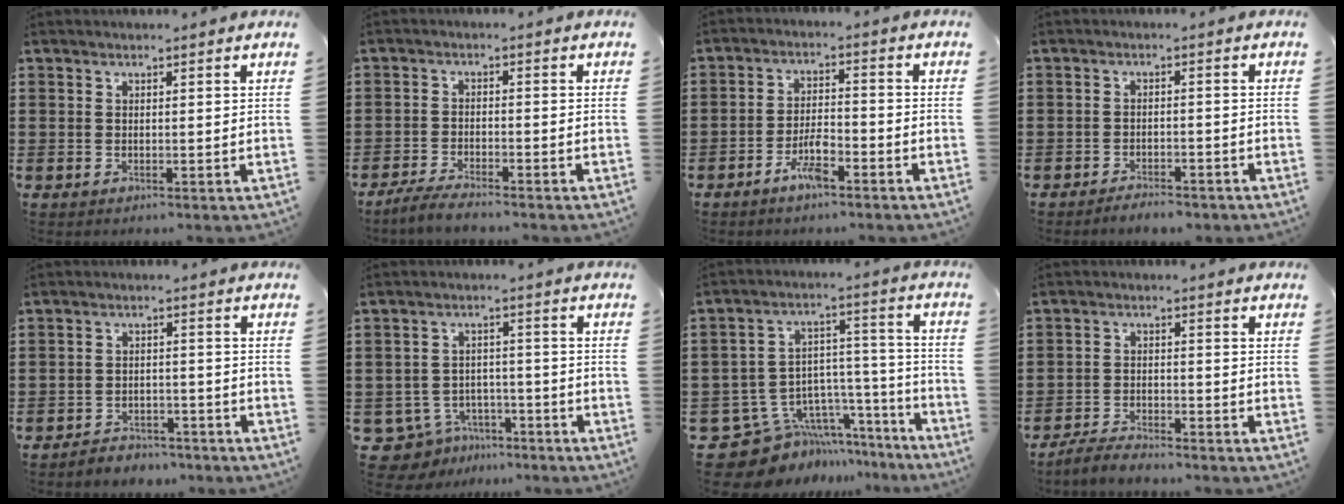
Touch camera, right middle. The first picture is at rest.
{"total": 3.2, "force": [-3.1, 0.2, 0.9], "torque": [-0.025, 0.002, -0.066]}
{"total": 5.9, "force": [-4.0, 1.6, 4.0], "torque": [-0.087, 0.006, -0.078]}
{"total": 2.6, "force": [-2.5, 0.5, 0.2], "torque": [-0.009, 0.002, -0.054]}
{"total": 3.2, "force": [-3.1, 0.6, -0.3], "torque": [-0.003, 0.004, -0.069]}
{"total": 5.4, "force": [-4.8, 2.4, 0.8], "torque": [-0.048, 0.007, -0.104]}
{"total": 10.1, "force": [-7.5, 6.4, 2.1], "torque": [-0.058, 0.008, -0.133]}
{"total": 3.2, "force": [-3.1, 0.5, 0.5], "torque": [-0.013, 0.010, -0.066]}